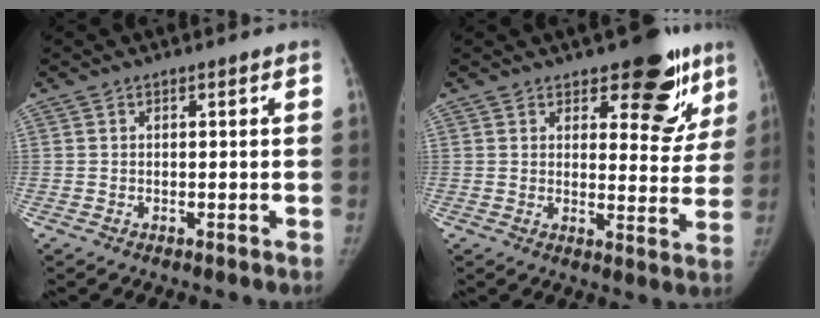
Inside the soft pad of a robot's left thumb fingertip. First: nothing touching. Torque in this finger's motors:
{"motor_torque": [0.71, -0.18, 0.93, -0.71, 0.16]}